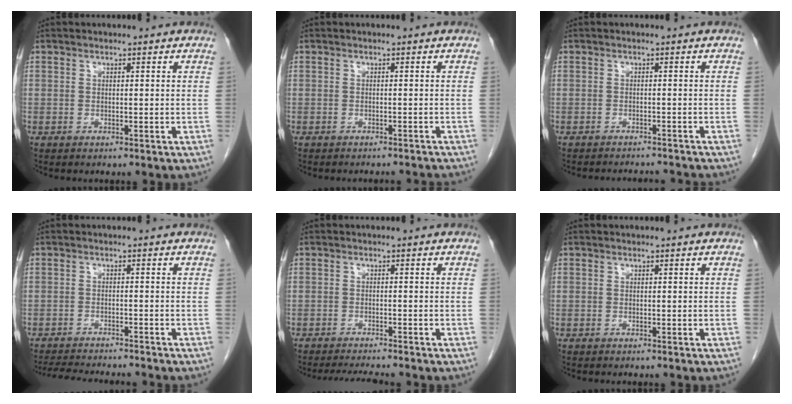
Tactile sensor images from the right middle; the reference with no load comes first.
{"total": 4.3, "force": [-4.2, 0.4, 0.8], "torque": [-0.010, -0.011, -0.044]}
{"total": 5.5, "force": [-5.4, 0.2, 0.9], "torque": [-0.008, -0.001, -0.068]}
{"total": 9.8, "force": [-9.1, 0.5, 3.6], "torque": [-0.052, -0.012, -0.131]}
{"total": 5.1, "force": [-4.8, 0.0, 1.8], "torque": [-0.025, -0.013, -0.076]}
{"total": 0.0}